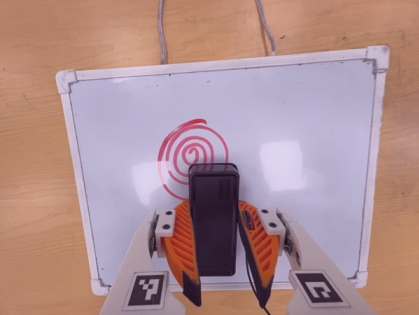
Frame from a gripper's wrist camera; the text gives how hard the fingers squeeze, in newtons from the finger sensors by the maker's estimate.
{"total": 3.9, "left": 2.7, "right": 5.1}